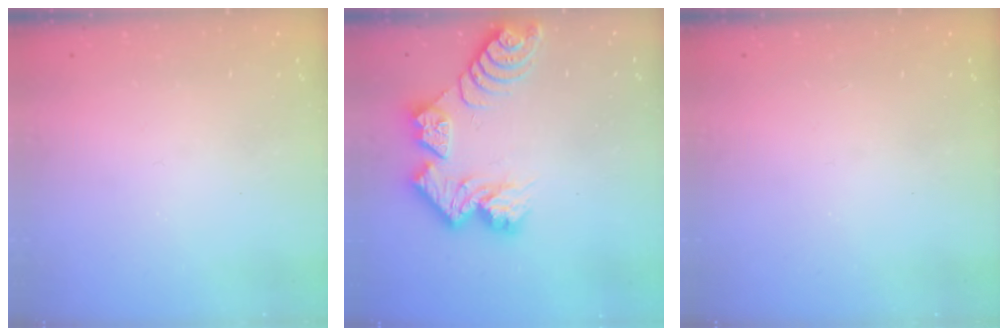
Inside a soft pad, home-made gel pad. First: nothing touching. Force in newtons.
{"total": 12.7, "press": 12.6, "slide": 1.0}
{"total": 1.1, "press": 1.1, "slide": 0.1}